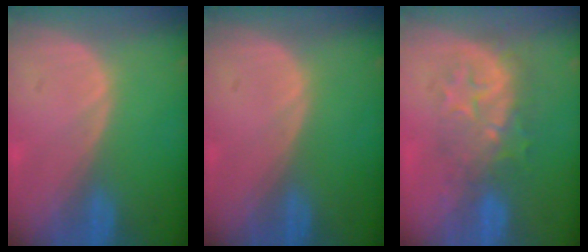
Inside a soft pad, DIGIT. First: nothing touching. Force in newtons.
{"total": 0.0}
{"total": 8.0, "press": 7.4, "slide": 3.1}